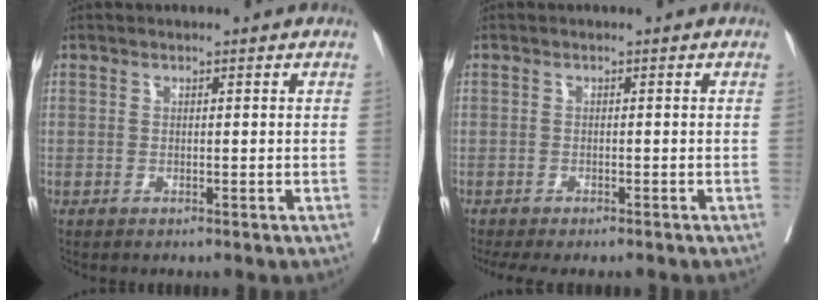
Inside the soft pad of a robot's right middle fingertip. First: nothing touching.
{"total": 5.8, "force": [-5.0, 1.9, 2.5], "torque": [-0.025, -0.006, -0.075]}